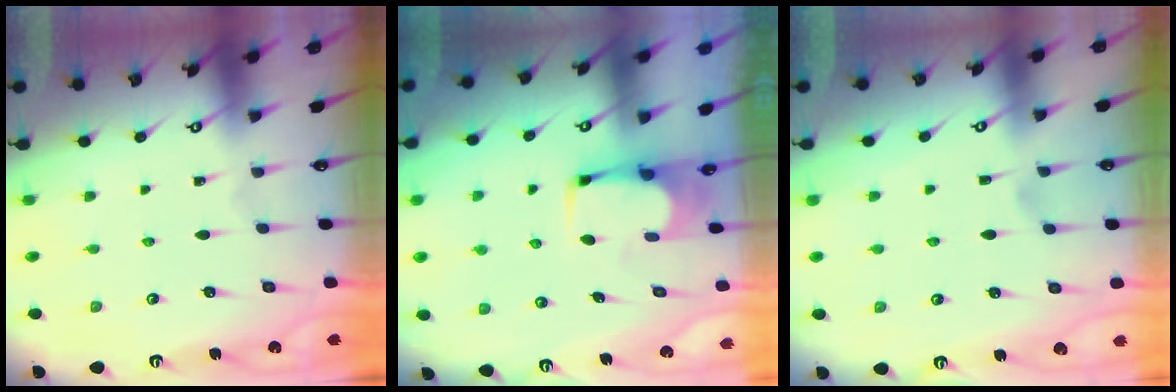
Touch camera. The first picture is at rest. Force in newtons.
{"total": 2.1, "press": 2.1, "slide": 0.1}
{"total": 3.4, "press": 3.3, "slide": 1.0}